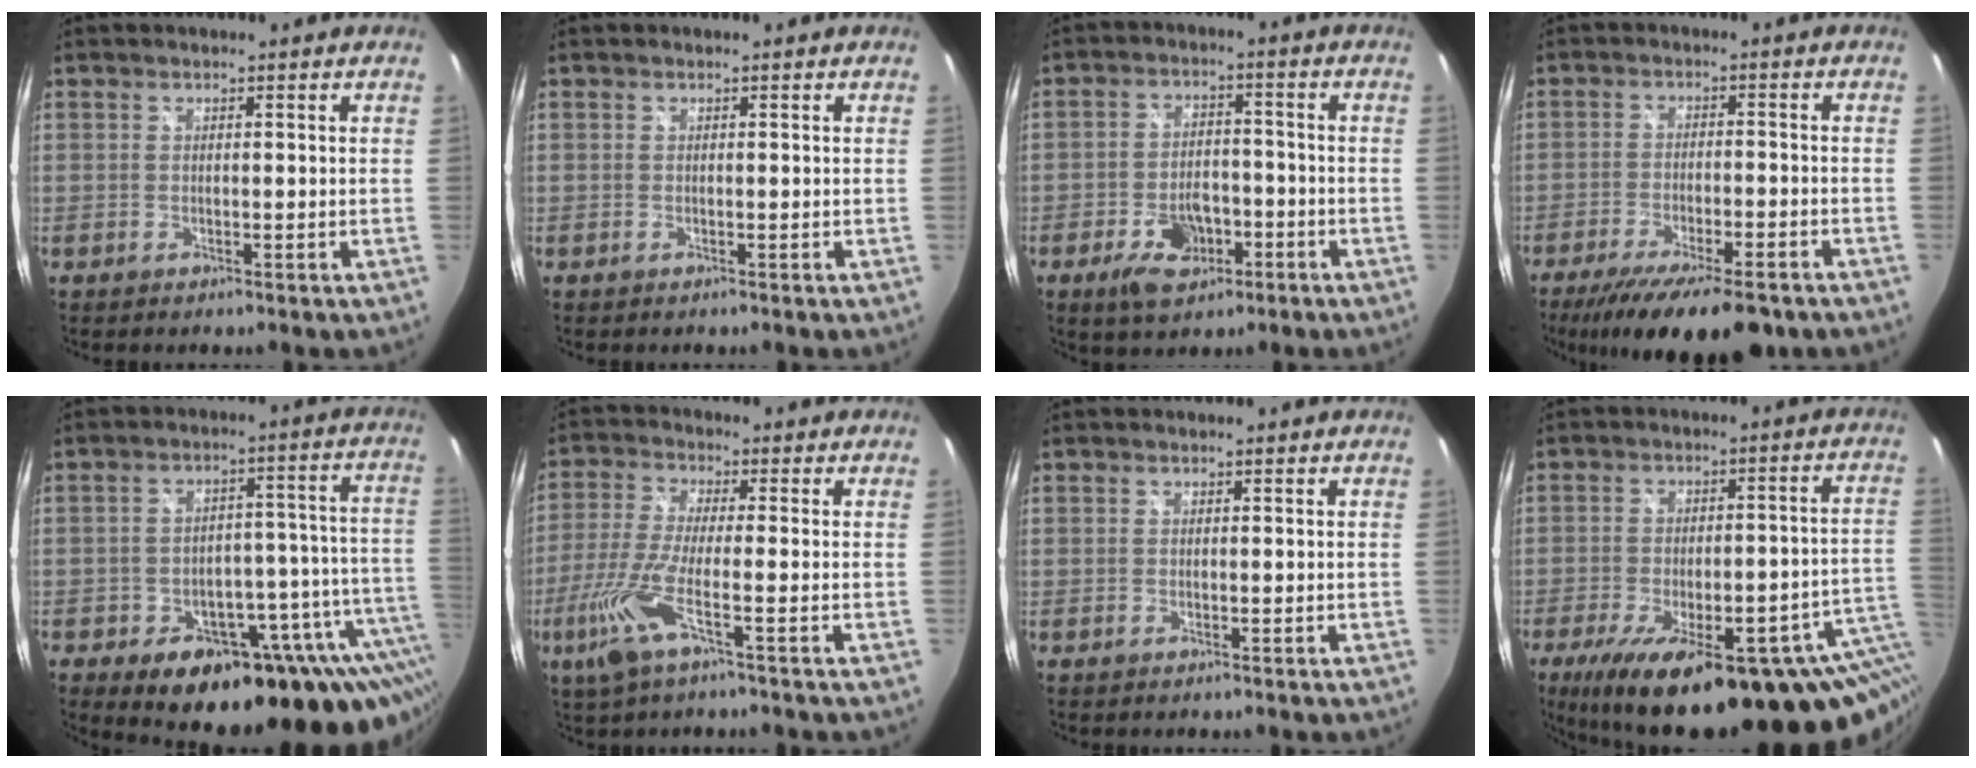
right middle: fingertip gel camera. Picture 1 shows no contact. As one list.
[{"total": 0.0}, {"total": 8.6, "force": [-4.6, 5.1, 5.2], "torque": [-0.112, 0.004, -0.067]}, {"total": 16.2, "force": [-12.0, 4.2, 10.0], "torque": [-0.189, -0.046, -0.182]}, {"total": 24.4, "force": [-12.4, 12.0, 17.3], "torque": [-0.228, -0.008, -0.152]}, {"total": 9.2, "force": [-4.3, 0.8, 8.1], "torque": [-0.190, -0.015, -0.084]}, {"total": 0.0}, {"total": 27.4, "force": [-14.4, 9.1, 21.4], "torque": [-0.312, -0.036, -0.180]}]